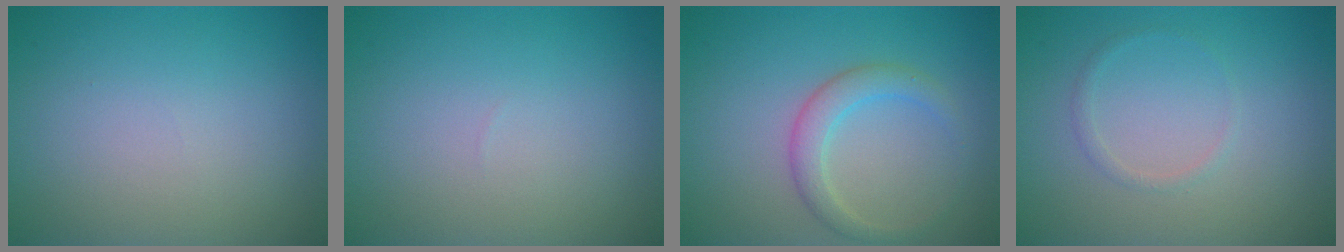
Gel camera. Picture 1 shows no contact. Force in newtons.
{"total": 0.0}
{"total": 2.5, "press": 2.5, "slide": 0.1}
{"total": 0.8, "press": 0.8, "slide": 0.1}